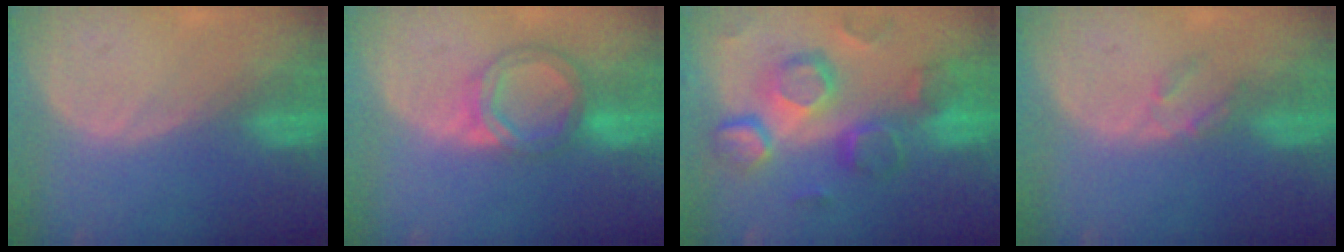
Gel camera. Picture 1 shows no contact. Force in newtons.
{"total": 6.6, "press": 6.0, "slide": 2.8}
{"total": 12.1, "press": 10.5, "slide": 6.0}
{"total": 2.2, "press": 2.1, "slide": 0.4}